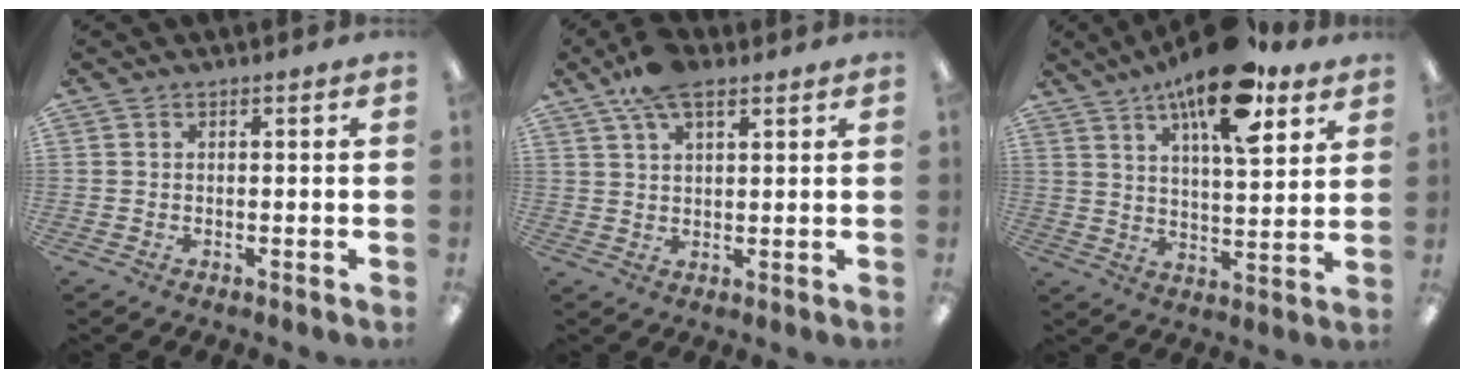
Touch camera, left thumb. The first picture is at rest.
{"total": 8.8, "force": [5.7, 3.5, 5.8], "torque": [-0.104, -0.013, 0.102]}
{"total": 16.9, "force": [10.8, 5.9, 11.6], "torque": [-0.183, -0.047, 0.175]}